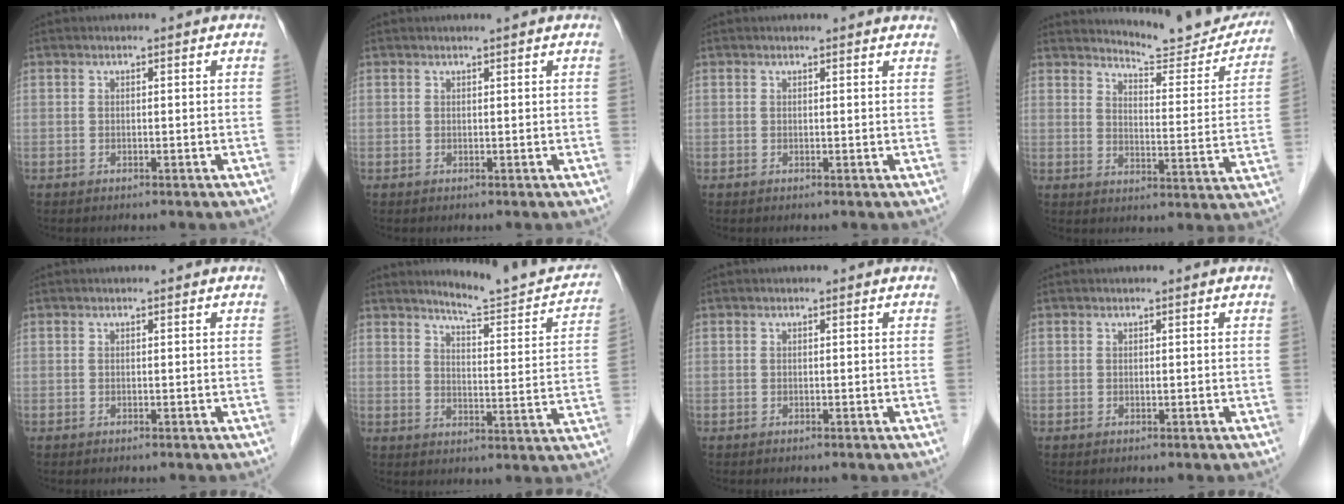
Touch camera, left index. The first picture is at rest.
{"total": 0.7, "force": [0.6, -0.2, 0.3], "torque": [-0.012, -0.003, 0.015]}
{"total": 3.3, "force": [3.3, 0.3, 0.6], "torque": [-0.013, 0.006, 0.025]}
{"total": 15.3, "force": [14.8, 2.0, 3.1], "torque": [-0.031, -0.060, 0.172]}
{"total": 0.0}
{"total": 10.5, "force": [10.1, 1.0, 2.5], "torque": [-0.033, -0.018, 0.122]}
{"total": 0.0}
{"total": 0.0}